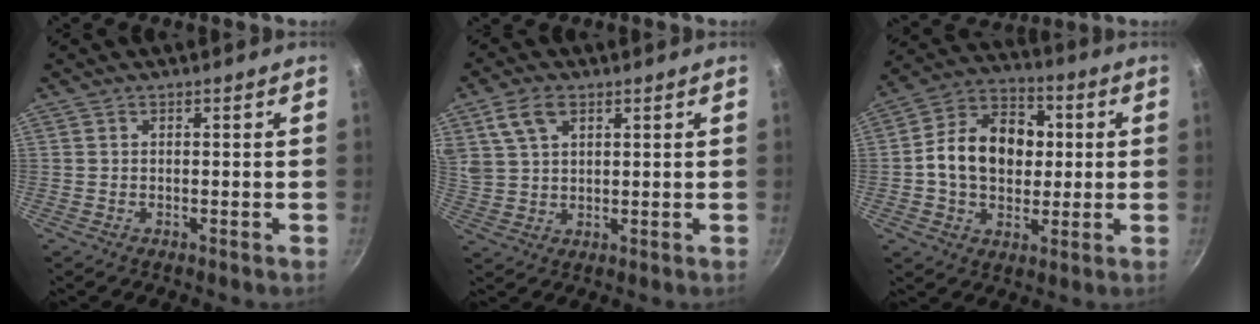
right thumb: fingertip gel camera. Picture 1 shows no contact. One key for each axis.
{"total": 7.0, "fx": 3.4, "fy": 4.2, "fz": 4.4, "tx": -0.075, "ty": -0.001, "tz": 0.069}
{"total": 15.8, "fx": 1.1, "fy": 11.8, "fz": 10.4, "tx": -0.141, "ty": 0.020, "tz": 0.002}